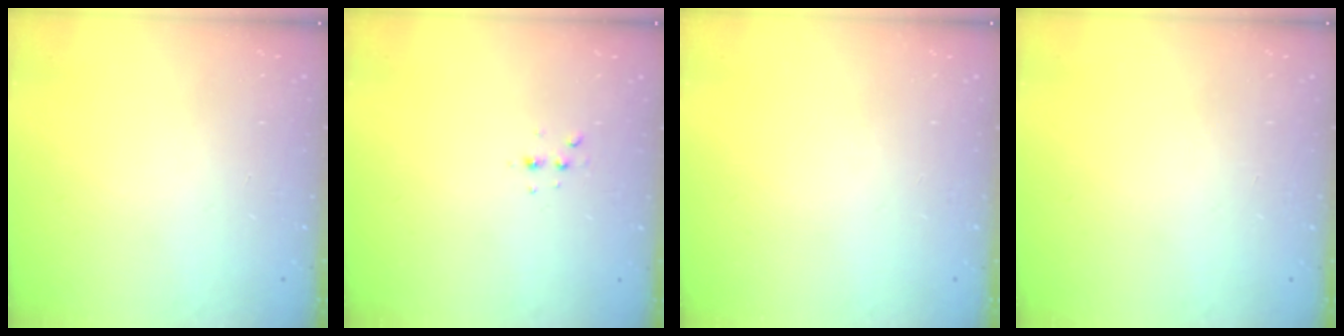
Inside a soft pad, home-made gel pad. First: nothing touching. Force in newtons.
{"total": 2.8, "press": 2.8, "slide": 0.7}
{"total": 0.0}
{"total": 0.0}